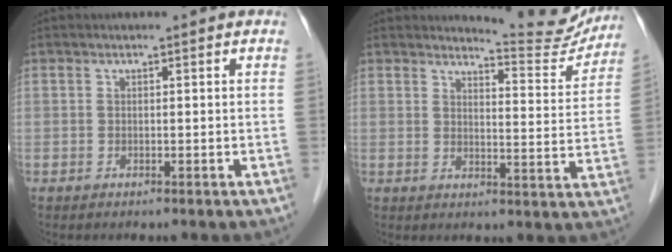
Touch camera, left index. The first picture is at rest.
{"total": 9.2, "force": [9.2, 0.7, 0.3], "torque": [0.001, -0.042, 0.104]}